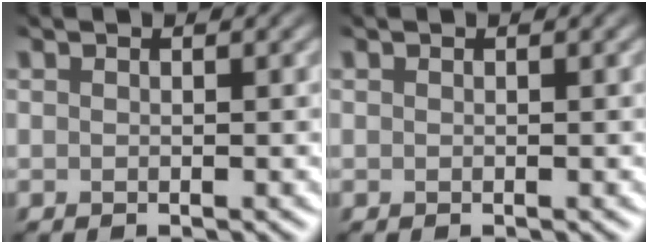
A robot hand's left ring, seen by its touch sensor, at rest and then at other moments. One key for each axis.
{"total": 0.0}